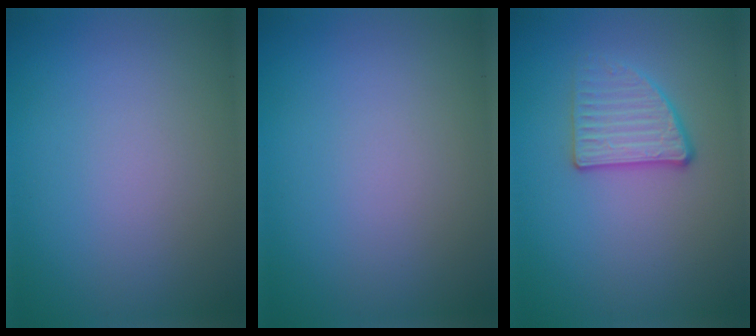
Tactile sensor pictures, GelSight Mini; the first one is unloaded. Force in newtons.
{"total": 0.0}
{"total": 2.7, "press": 2.5, "slide": 1.2}